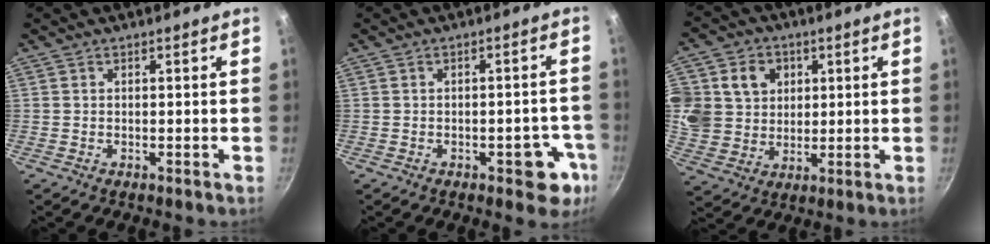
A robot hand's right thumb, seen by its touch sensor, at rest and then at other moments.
{"total": 7.2, "force": [-3.3, 3.5, 5.4], "torque": [-0.023, 0.019, -0.036]}
{"total": 16.1, "force": [4.2, 14.2, 6.5], "torque": [-0.130, 0.003, 0.080]}